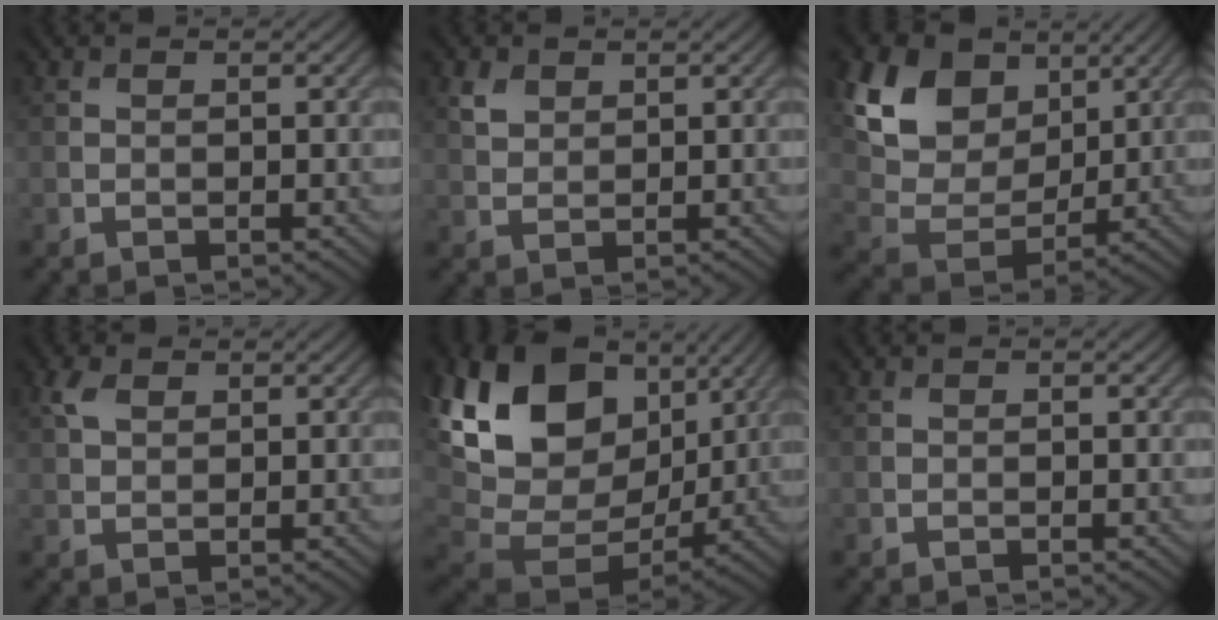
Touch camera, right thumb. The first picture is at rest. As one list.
[{"total": 2.1, "force": [1.3, 1.3, 0.9], "torque": [-0.026, 0.000, 0.028]}, {"total": 13.3, "force": [6.2, 9.0, 7.5], "torque": [-0.186, 0.020, 0.104]}, {"total": 2.6, "force": [1.4, 1.6, 1.5], "torque": [-0.040, 0.005, 0.027]}, {"total": 19.3, "force": [6.2, 13.4, 12.4], "torque": [-0.281, 0.012, 0.128]}, {"total": 0.0}]